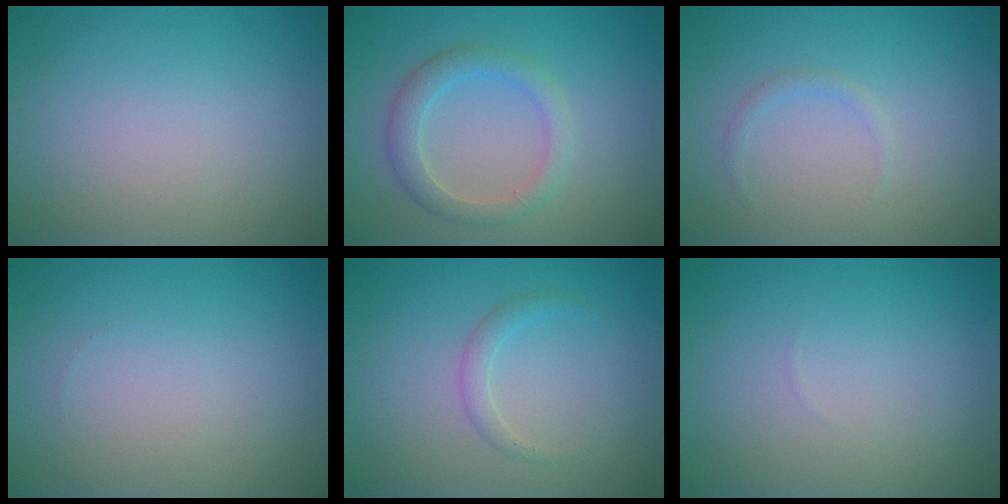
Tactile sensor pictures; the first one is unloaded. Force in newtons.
{"total": 2.9, "press": 2.9, "slide": 0.1}
{"total": 0.7, "press": 0.7, "slide": 0.1}
{"total": 0.0}
{"total": 1.2, "press": 1.2, "slide": 0.0}
{"total": 0.0}